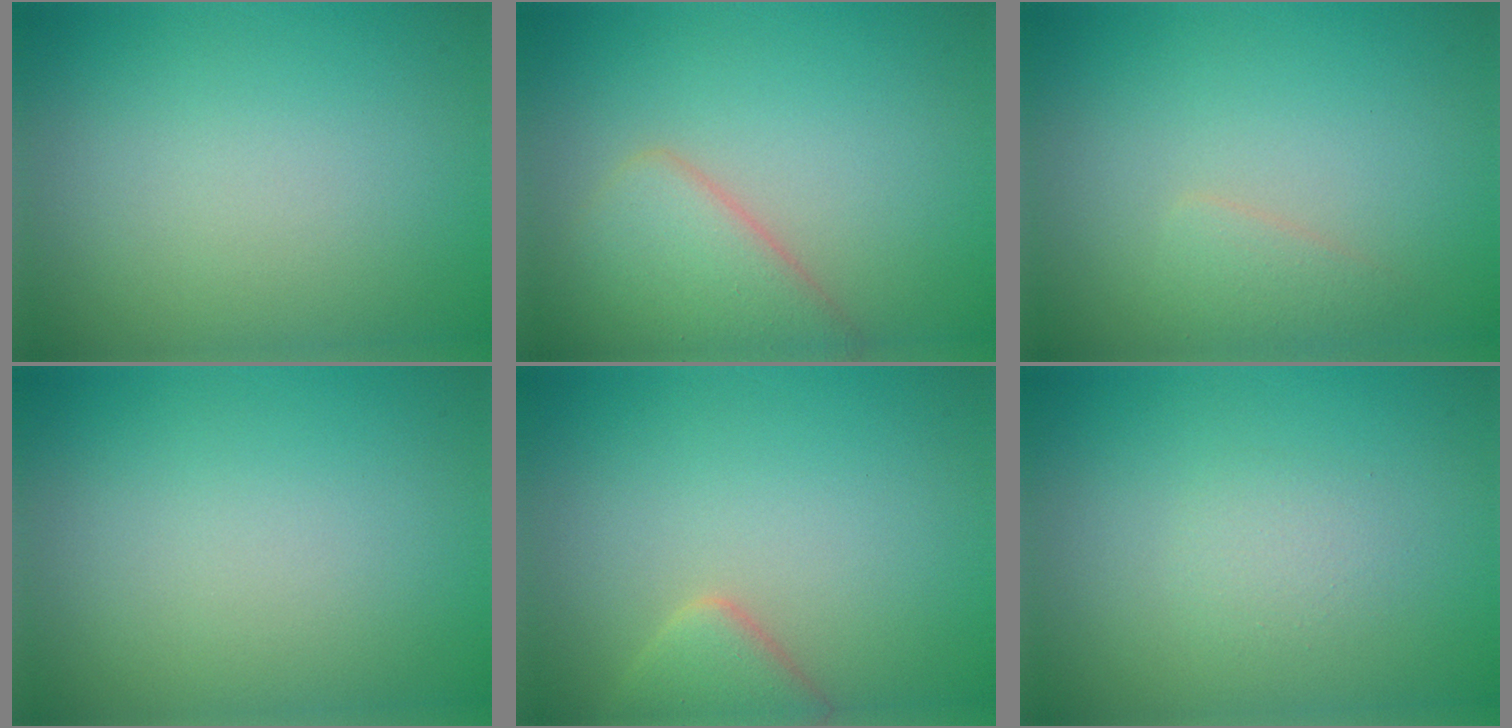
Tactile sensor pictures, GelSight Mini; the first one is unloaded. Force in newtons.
{"total": 4.4, "press": 4.4, "slide": 0.2}
{"total": 1.3, "press": 1.3, "slide": 0.1}
{"total": 0.0}
{"total": 3.0, "press": 2.9, "slide": 0.3}
{"total": 1.2, "press": 1.2, "slide": 0.0}